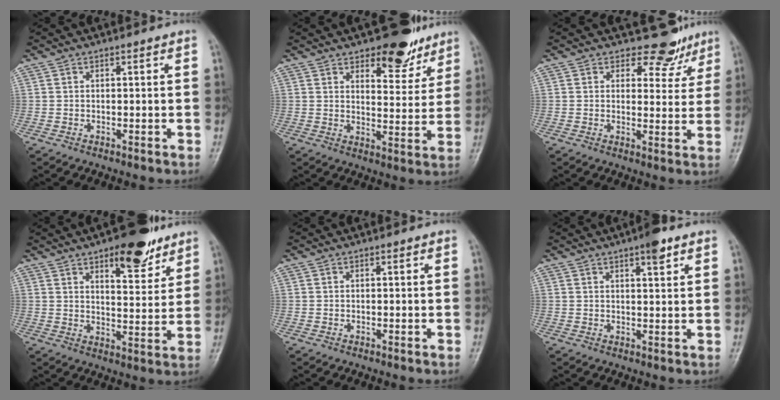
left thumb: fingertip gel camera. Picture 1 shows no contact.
{"total": 10.2, "force": [7.1, 4.8, 5.4], "torque": [-0.032, -0.044, 0.102]}
{"total": 6.5, "force": [5.1, 4.0, 0.6], "torque": [0.026, -0.038, 0.055]}
{"total": 11.6, "force": [7.4, 4.7, 7.6], "torque": [-0.073, -0.042, 0.107]}
{"total": 0.0}
{"total": 4.5, "force": [2.7, 1.2, 3.4], "torque": [-0.040, -0.010, 0.035]}